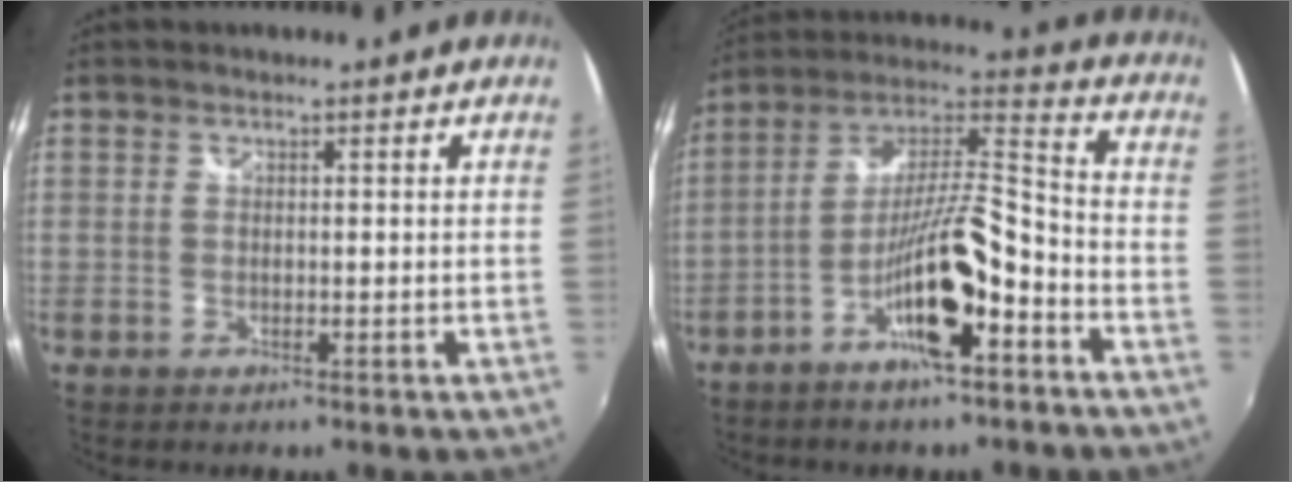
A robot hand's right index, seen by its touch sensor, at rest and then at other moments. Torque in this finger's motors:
{"motor_torque": [1.11, 1.03, 0.84, 0.12]}